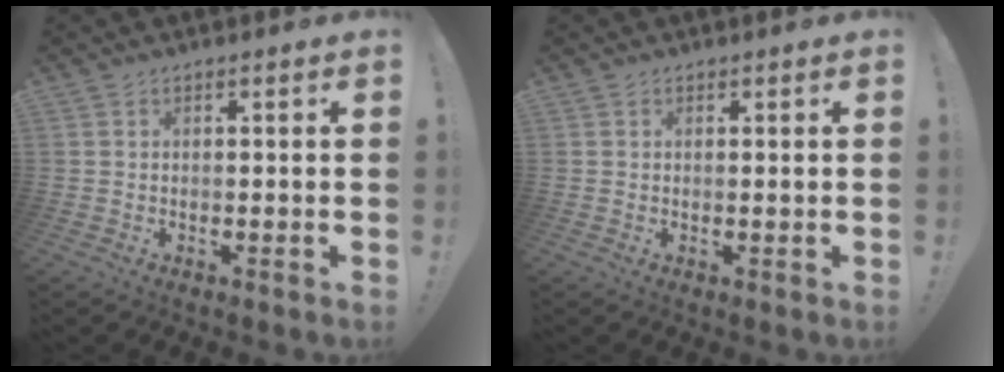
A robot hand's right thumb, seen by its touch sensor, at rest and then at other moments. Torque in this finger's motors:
{"motor_torque": [0.09, -0.02, 0.04, 0.16, 0.00]}